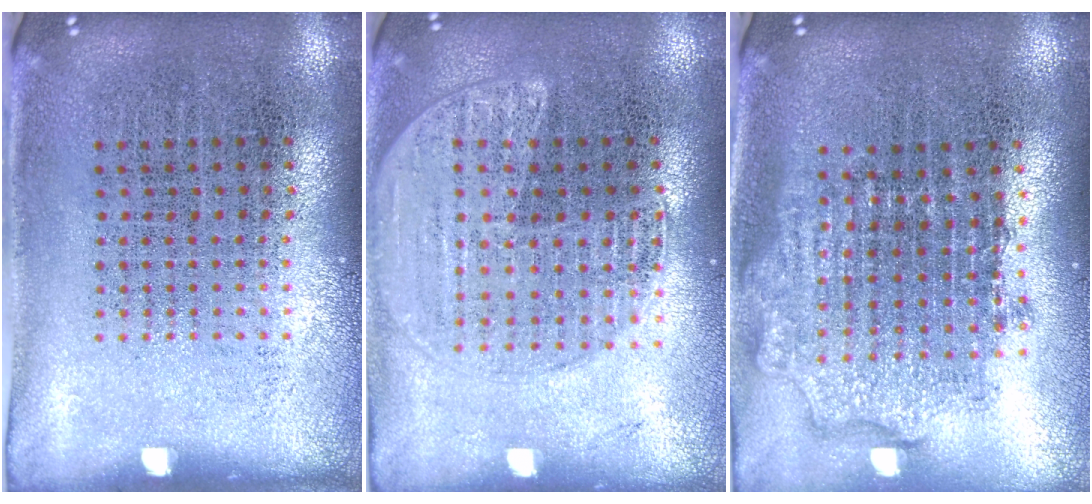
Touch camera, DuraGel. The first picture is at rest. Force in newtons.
{"total": 1.6, "press": 1.5, "slide": 0.4}
{"total": 1.7, "press": 1.4, "slide": 1.0}